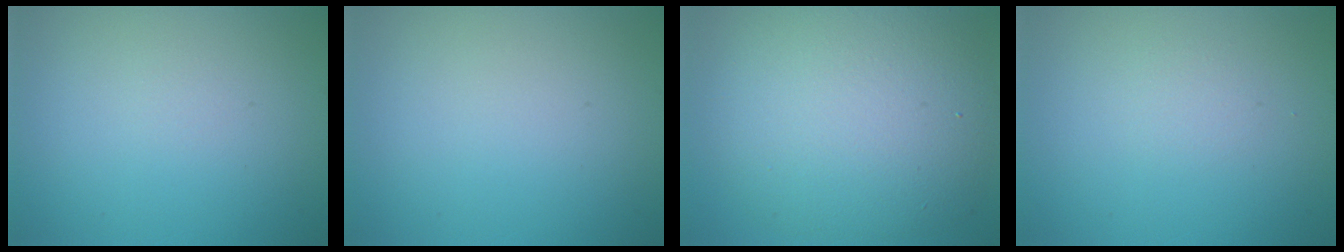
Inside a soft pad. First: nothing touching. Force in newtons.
{"total": 0.0}
{"total": 10.1, "press": 10.1, "slide": 0.6}
{"total": 0.8, "press": 0.8, "slide": 0.1}